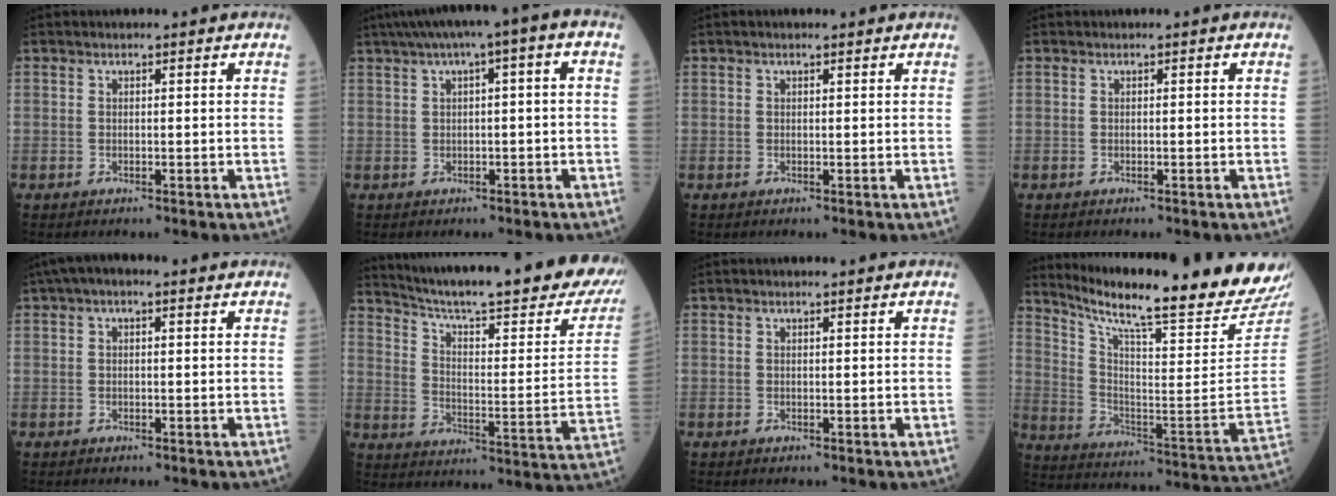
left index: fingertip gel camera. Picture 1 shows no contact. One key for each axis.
{"total": 7.3, "fx": 2.3, "fy": 0.9, "fz": 6.9, "tx": -0.114, "ty": 0.036, "tz": 0.032}
{"total": 1.0, "fx": 0.7, "fy": 0.2, "fz": 0.7, "tx": -0.013, "ty": 0.009, "tz": 0.007}
{"total": 0.0}
{"total": 4.2, "fx": 2.2, "fy": 1.5, "fz": 3.3, "tx": -0.063, "ty": 0.032, "tz": 0.031}
{"total": 30.8, "fx": 25.6, "fy": 2.9, "fz": 16.8, "tx": -0.252, "ty": -0.076, "tz": 0.332}
{"total": 0.7, "fx": 0.5, "fy": 0.1, "fz": 0.4, "tx": -0.008, "ty": 0.006, "tz": 0.006}
{"total": 25.1, "fx": 22.6, "fy": -0.8, "fz": 11.0, "tx": -0.191, "ty": -0.104, "tz": 0.317}